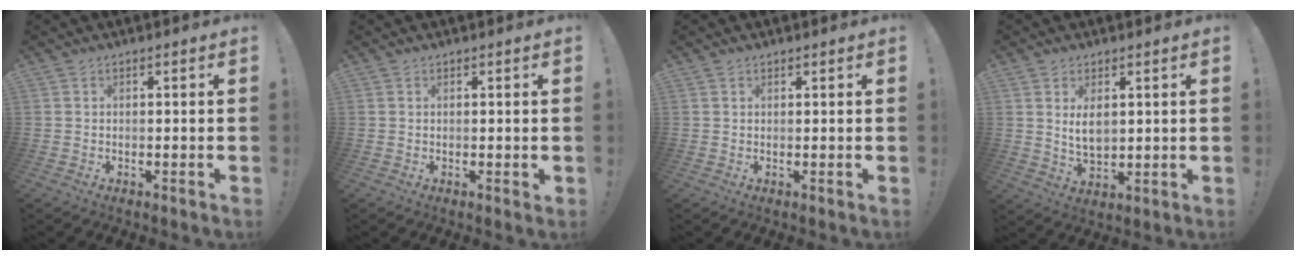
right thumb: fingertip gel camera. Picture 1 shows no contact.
{"total": 0.7, "force": [0.5, 0.3, 0.4], "torque": [-0.007, 0.001, 0.009]}
{"total": 0.6, "force": [0.5, 0.3, 0.1], "torque": [0.003, -0.002, 0.008]}
{"total": 6.2, "force": [2.0, 3.7, 4.6], "torque": [-0.076, -0.010, 0.034]}